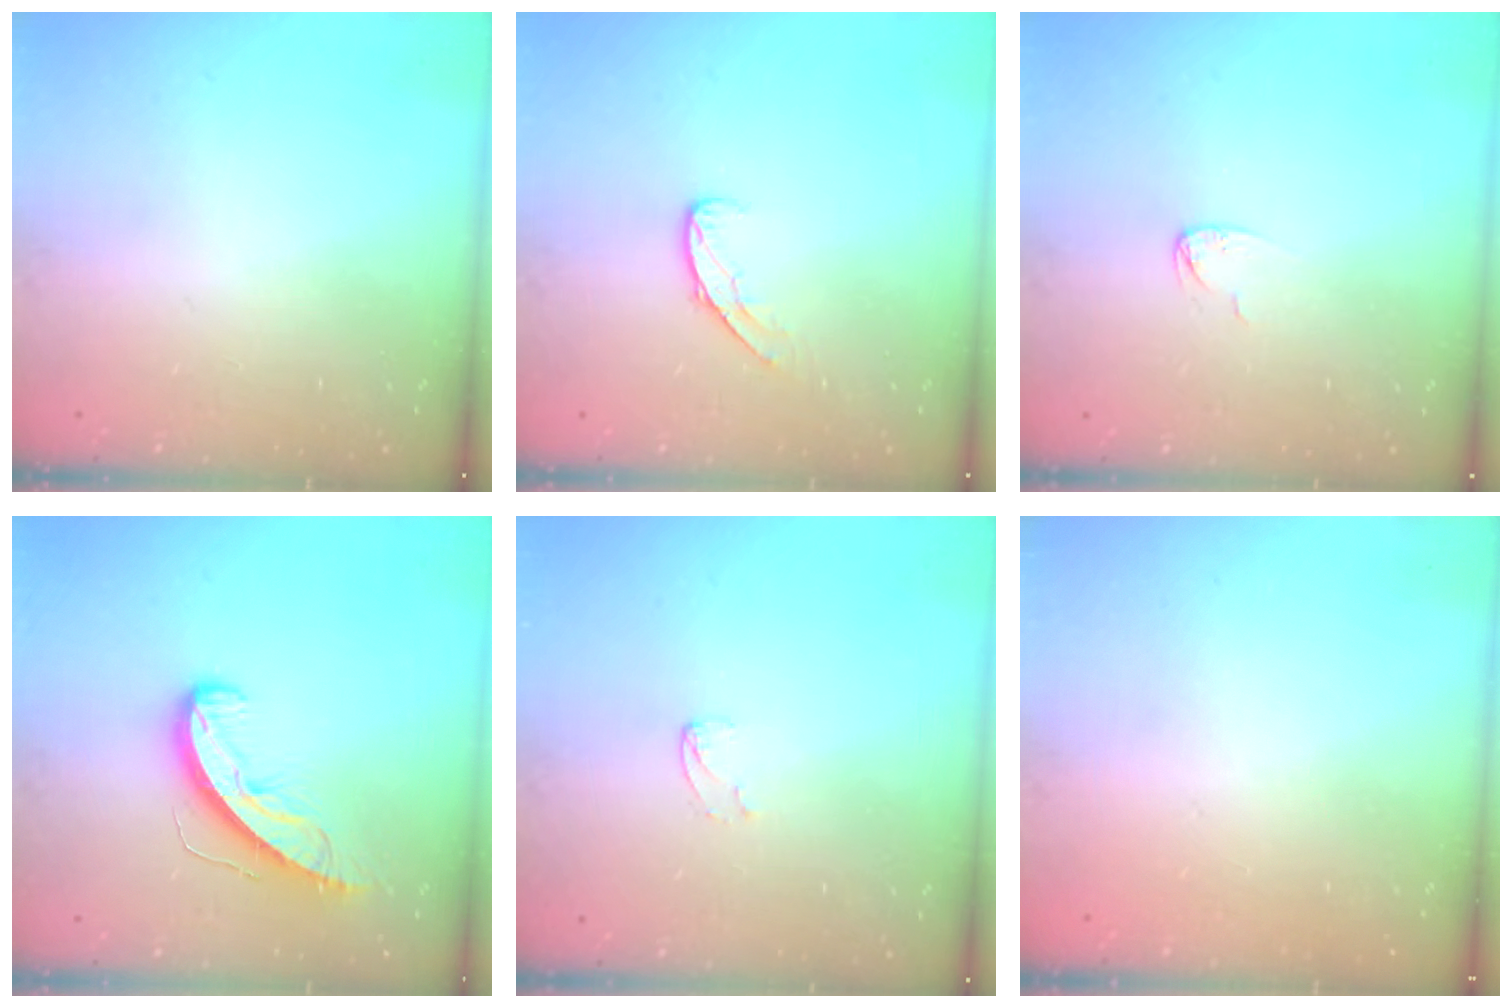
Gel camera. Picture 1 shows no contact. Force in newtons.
{"total": 5.1, "press": 5.1, "slide": 0.4}
{"total": 3.8, "press": 3.8, "slide": 0.2}
{"total": 8.8, "press": 8.8, "slide": 0.3}
{"total": 2.8, "press": 2.8, "slide": 0.3}
{"total": 0.0}